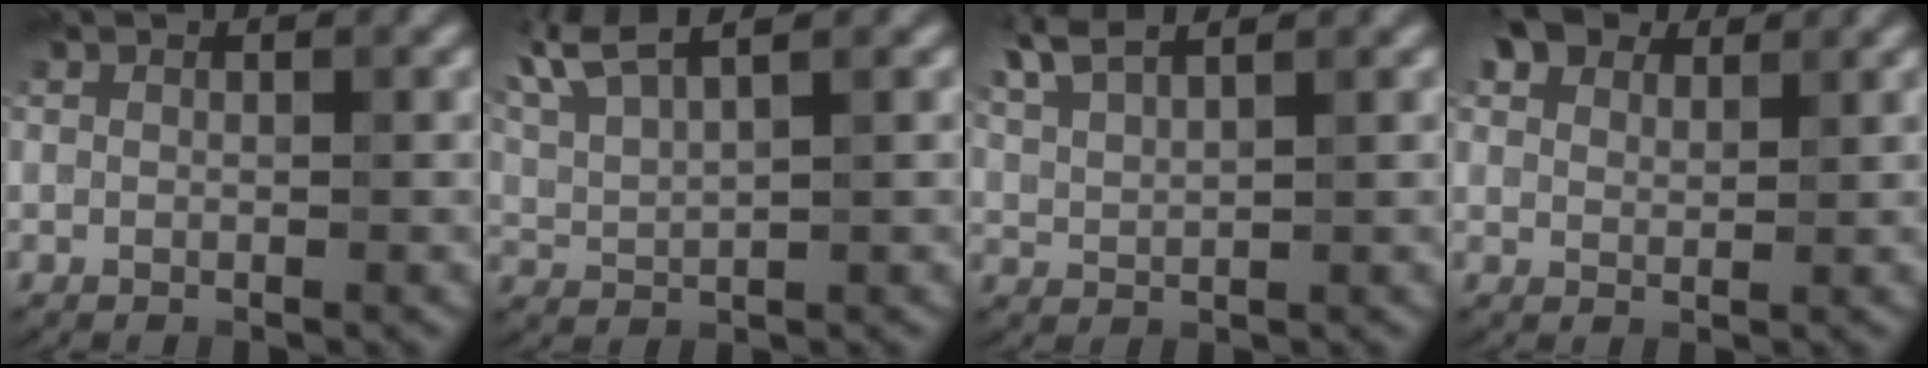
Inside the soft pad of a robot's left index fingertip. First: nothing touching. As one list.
[{"total": 4.5, "force": [3.4, 0.9, 2.9], "torque": [-0.075, 0.022, 0.073]}, {"total": 2.8, "force": [2.3, 0.5, 1.5], "torque": [-0.049, 0.019, 0.055]}, {"total": 3.3, "force": [2.8, 1.4, 0.8], "torque": [-0.031, 0.012, 0.053]}]